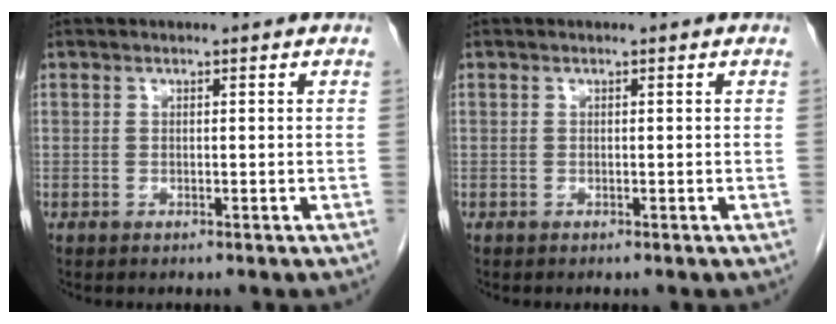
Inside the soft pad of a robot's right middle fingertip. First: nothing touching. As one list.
[{"total": 0.0}]